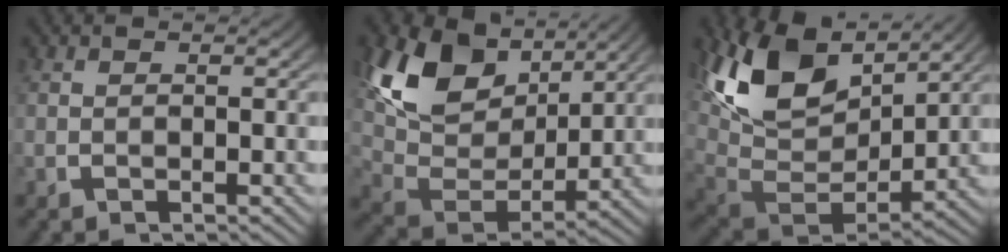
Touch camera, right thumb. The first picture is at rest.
{"total": 11.0, "force": [3.3, 7.0, 7.8], "torque": [-0.171, -0.020, 0.065]}
{"total": 12.5, "force": [3.2, 7.6, 9.4], "torque": [-0.207, -0.027, 0.067]}